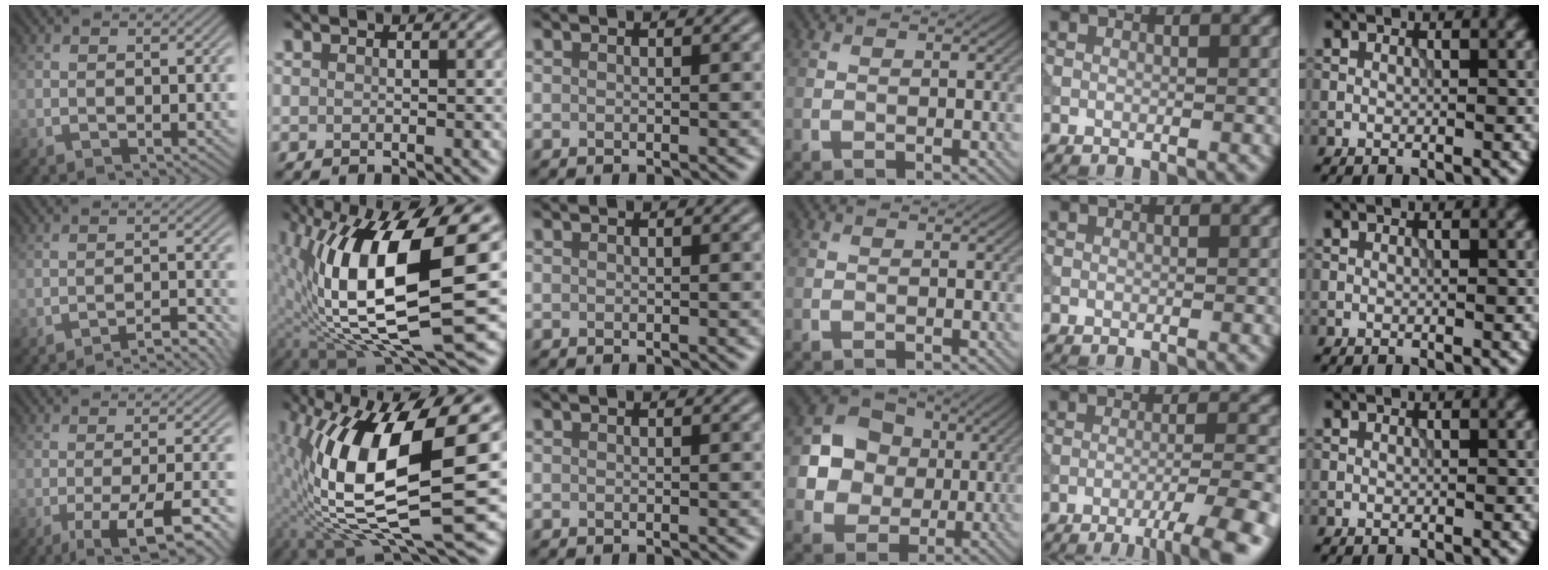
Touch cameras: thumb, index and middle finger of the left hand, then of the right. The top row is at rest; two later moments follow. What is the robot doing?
{"motion": "extract", "object": "tissue"}